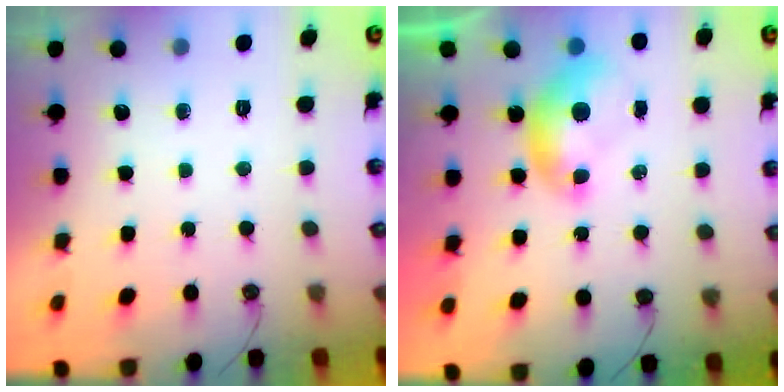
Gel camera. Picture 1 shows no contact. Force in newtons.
{"total": 0.0}